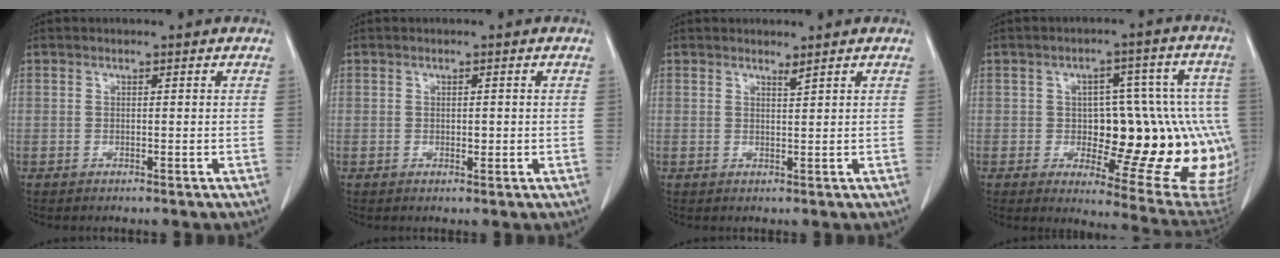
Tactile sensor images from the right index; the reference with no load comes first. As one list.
[{"total": 1.1, "force": [0.1, 0.6, 0.9], "torque": [-0.011, 0.001, 0.006]}, {"total": 0.8, "force": [0.8, -0.3, 0.2], "torque": [-0.013, -0.012, 0.016]}, {"total": 21.2, "force": [-2.2, 7.5, 19.7], "torque": [-0.163, 0.032, -0.004]}]